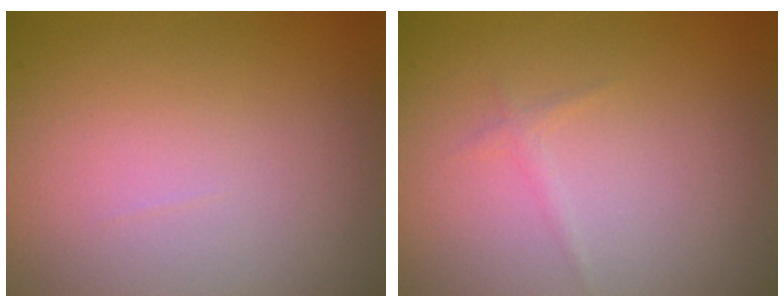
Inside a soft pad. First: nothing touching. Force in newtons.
{"total": 0.6, "press": 0.6, "slide": 0.1}